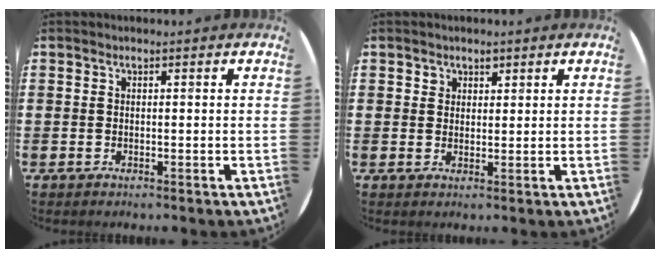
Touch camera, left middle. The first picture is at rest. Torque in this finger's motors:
{"motor_torque": [-0.29, -0.04, 0.00, 0.01]}